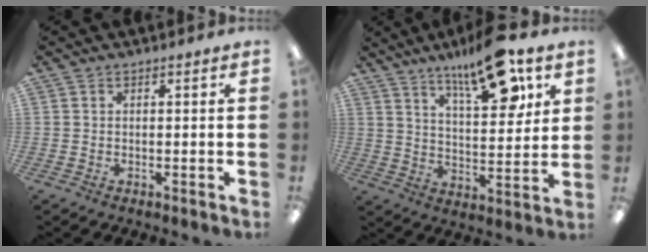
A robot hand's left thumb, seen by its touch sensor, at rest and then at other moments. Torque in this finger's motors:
{"motor_torque": [0.16, 0.16, 1.39, -1.38, 0.16]}